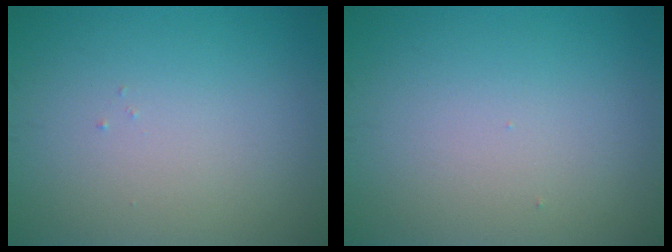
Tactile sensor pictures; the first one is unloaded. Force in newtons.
{"total": 0.0}